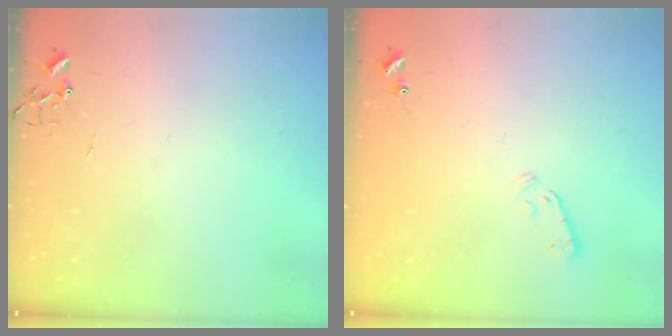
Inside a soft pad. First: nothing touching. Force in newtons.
{"total": 3.8, "press": 3.7, "slide": 0.7}